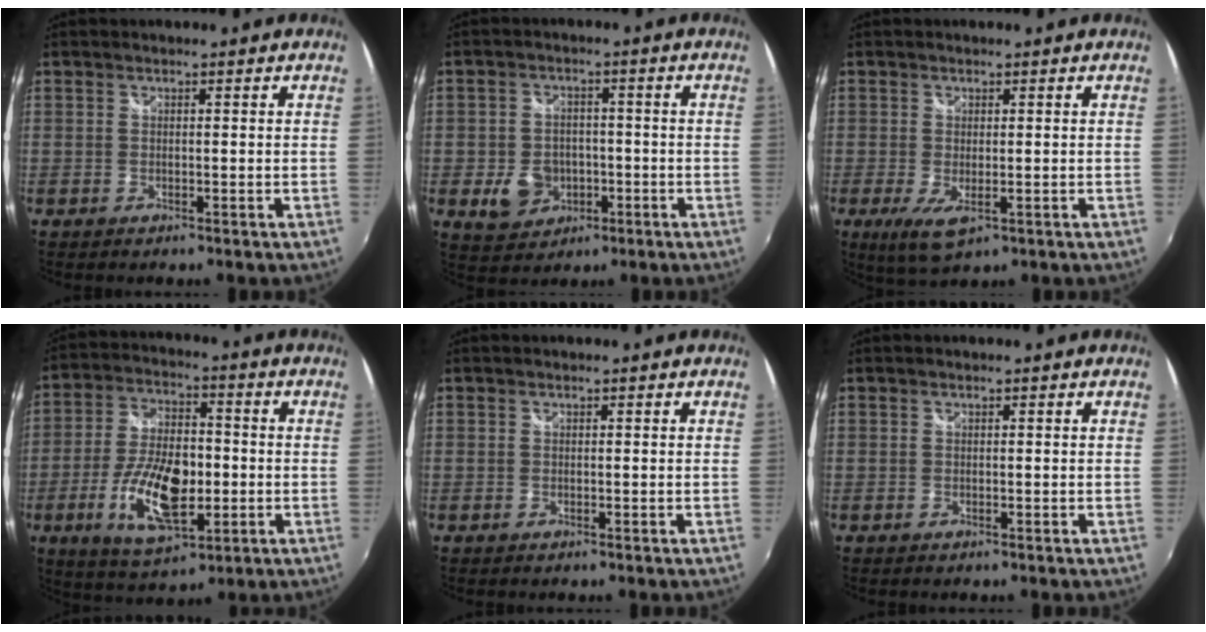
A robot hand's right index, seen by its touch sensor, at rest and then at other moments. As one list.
[{"total": 7.8, "force": [-2.5, 6.4, 3.7], "torque": [-0.094, 0.007, -0.030]}, {"total": 5.2, "force": [-1.5, 2.2, 4.5], "torque": [-0.085, -0.021, -0.019]}, {"total": 15.3, "force": [-3.9, 7.3, 12.9], "torque": [-0.256, -0.008, -0.066]}, {"total": 0.0}, {"total": 0.0}]